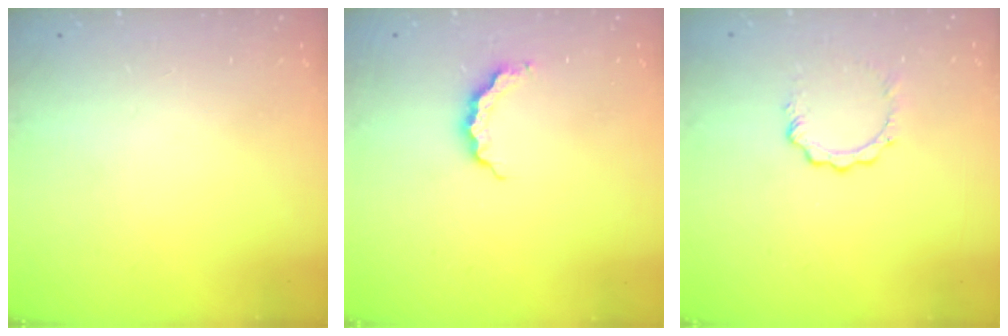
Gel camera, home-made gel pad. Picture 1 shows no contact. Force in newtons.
{"total": 5.1, "press": 5.1, "slide": 0.4}
{"total": 3.5, "press": 3.5, "slide": 0.4}